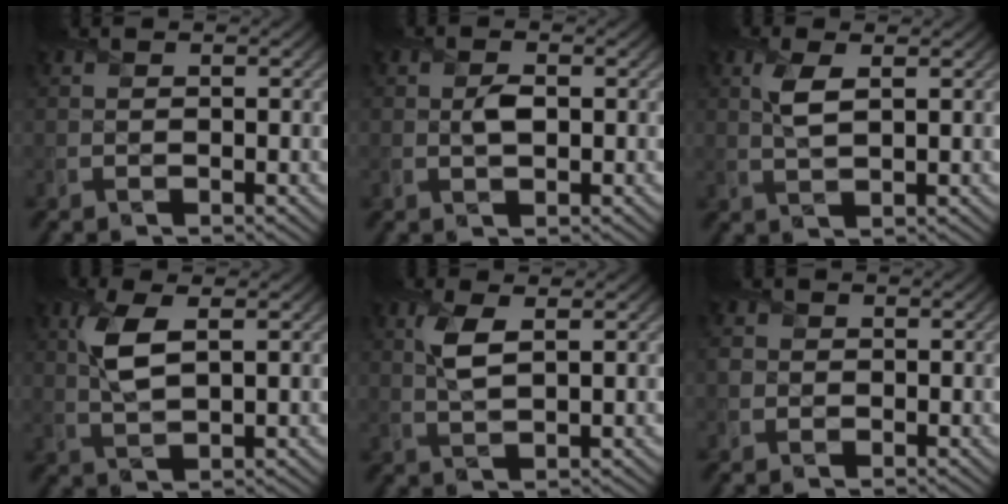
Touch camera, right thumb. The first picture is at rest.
{"total": 2.2, "force": [0.1, 1.4, 1.8], "torque": [-0.038, -0.003, 0.000]}
{"total": 3.2, "force": [1.2, 1.2, 2.8], "torque": [-0.069, 0.003, 0.022]}
{"total": 5.2, "force": [1.6, 2.1, 4.6], "torque": [-0.113, 0.003, 0.031]}
{"total": 3.9, "force": [1.4, 1.5, 3.4], "torque": [-0.084, 0.003, 0.027]}
{"total": 1.8, "force": [-0.1, 1.8, 0.3], "torque": [-0.005, -0.006, -0.008]}